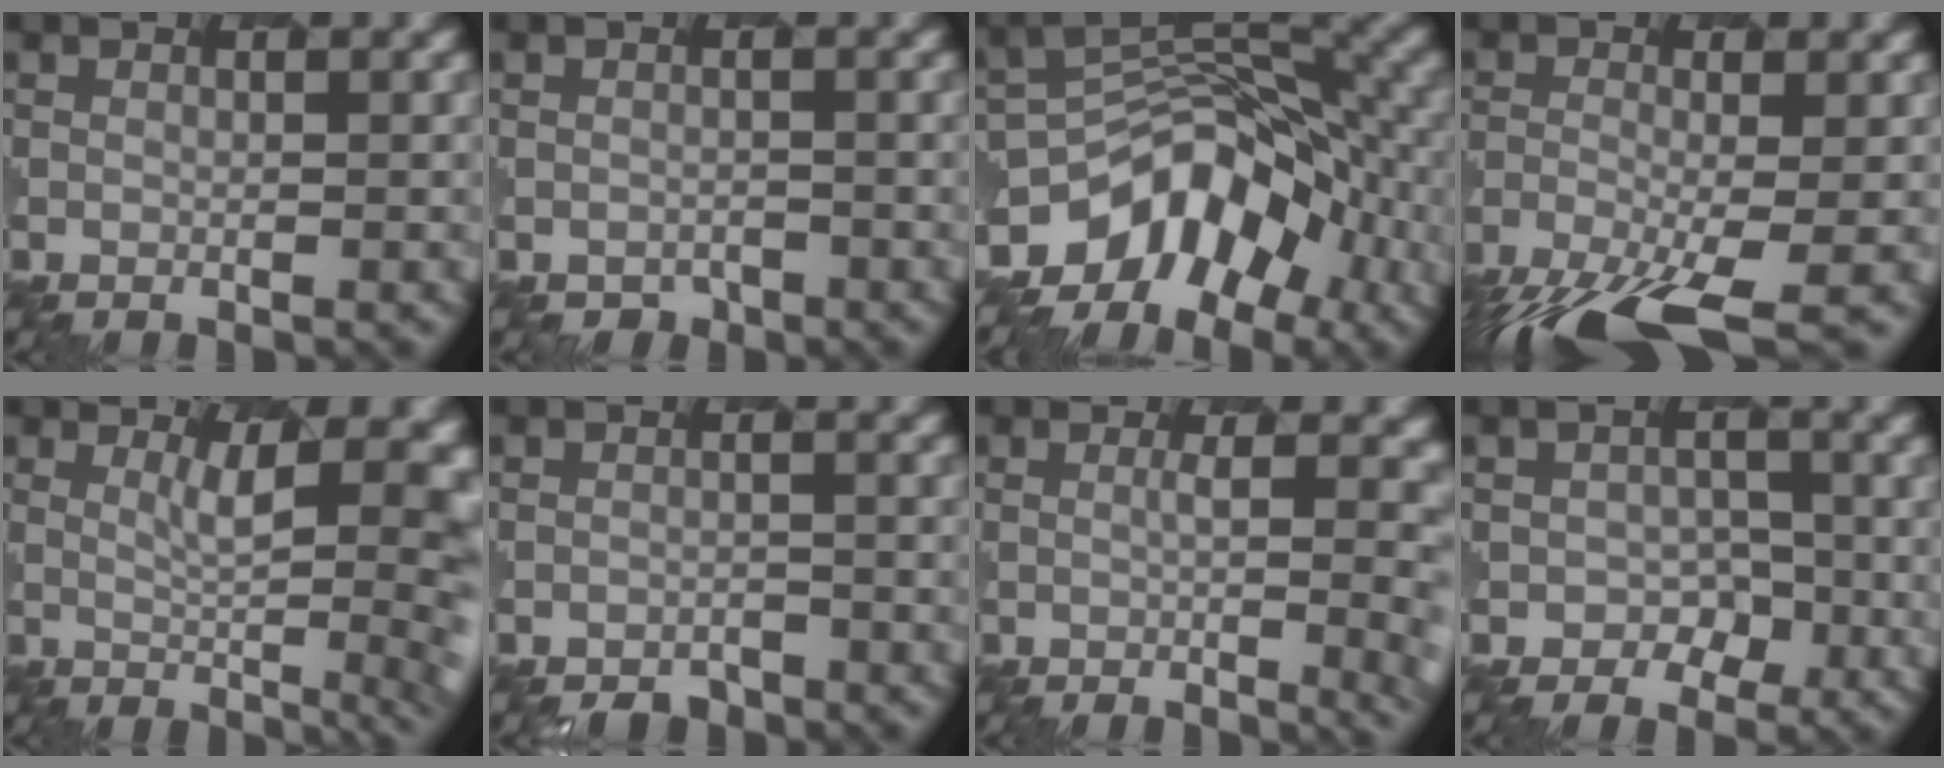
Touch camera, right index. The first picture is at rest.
{"total": 1.3, "force": [-0.9, 0.1, -1.0], "torque": [-0.004, -0.008, -0.010]}
{"total": 8.1, "force": [-5.4, 5.0, 3.3], "torque": [-0.046, 0.007, -0.102]}
{"total": 8.1, "force": [-6.1, 1.4, 5.0], "torque": [-0.110, -0.026, -0.106]}
{"total": 8.6, "force": [1.1, 2.8, 8.0], "torque": [-0.091, -0.005, 0.012]}
{"total": 3.0, "force": [-2.9, 0.3, -0.6], "torque": [-0.007, -0.010, -0.038]}
{"total": 6.1, "force": [-0.4, 2.0, 5.7], "torque": [-0.063, -0.013, 0.002]}
{"total": 1.8, "force": [-0.9, 1.5, -0.3], "torque": [-0.008, -0.007, -0.012]}